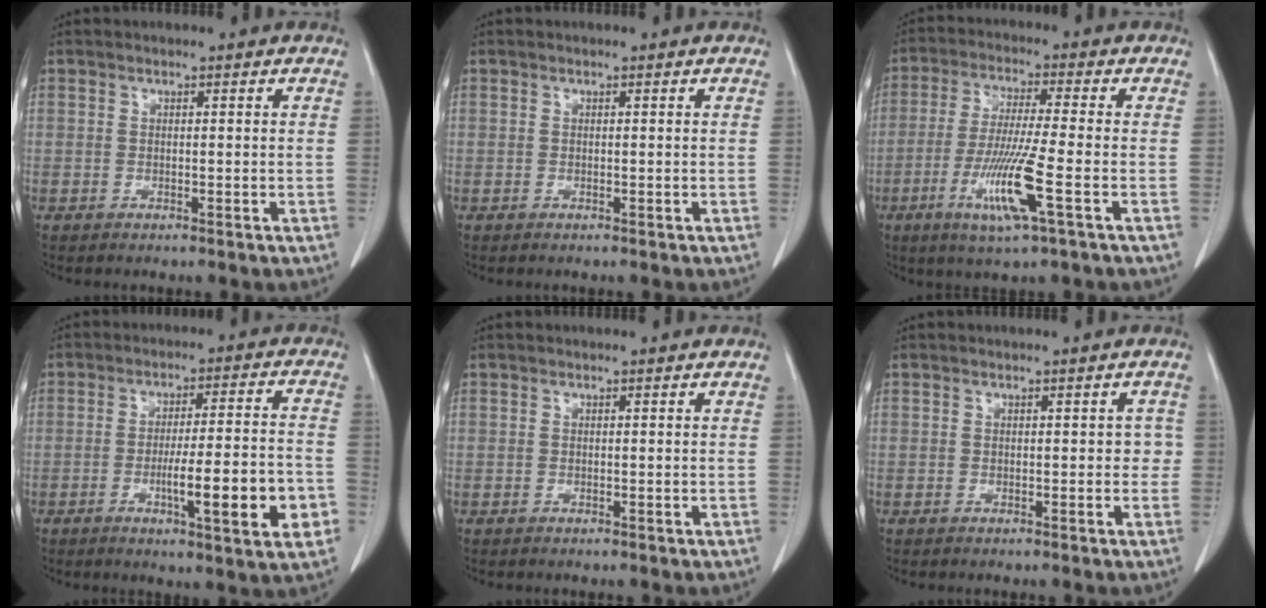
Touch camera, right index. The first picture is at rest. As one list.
[{"total": 0.0}, {"total": 10.4, "force": [-3.8, -0.4, 9.6], "torque": [-0.192, -0.022, -0.074]}, {"total": 12.7, "force": [-4.0, 1.2, 12.0], "torque": [-0.175, -0.001, -0.057]}, {"total": 0.0}, {"total": 1.6, "force": [0.0, 1.1, 1.1], "torque": [-0.002, 0.015, -0.002]}]